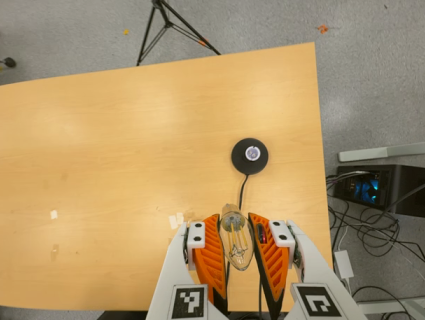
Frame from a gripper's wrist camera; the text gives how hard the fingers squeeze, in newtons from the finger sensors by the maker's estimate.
{"total": 23.3, "left": 26.3, "right": 20.2}